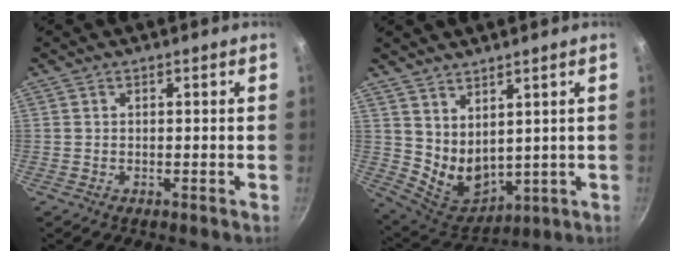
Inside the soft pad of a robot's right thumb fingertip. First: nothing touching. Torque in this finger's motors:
{"motor_torque": [-0.20, 0.80, 0.14, -0.02, 0.05]}